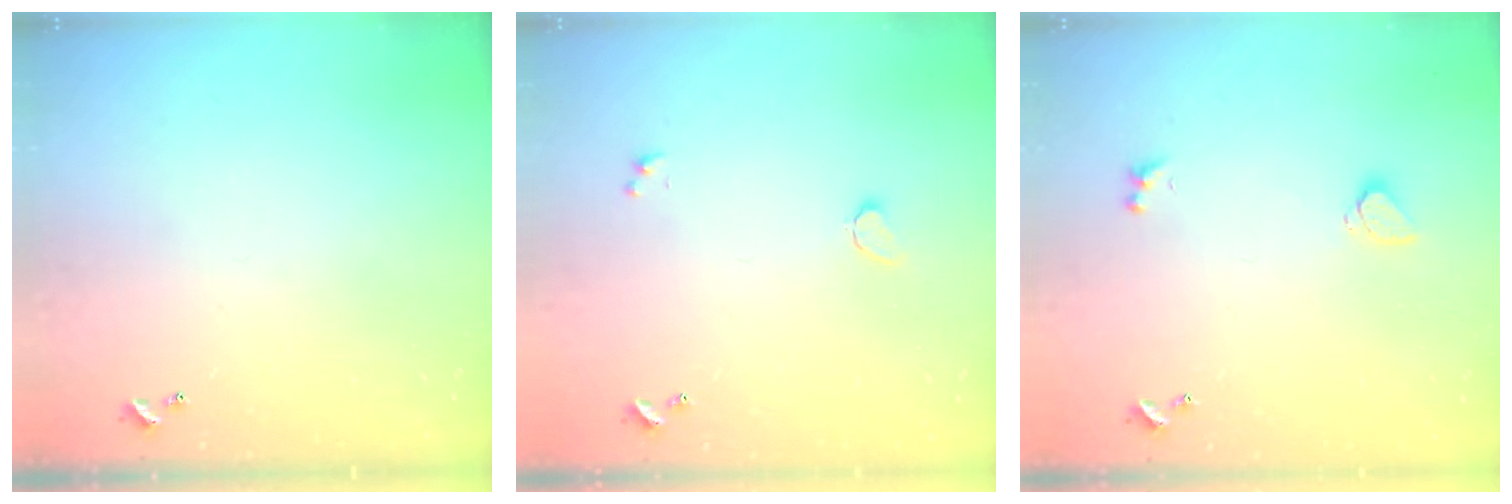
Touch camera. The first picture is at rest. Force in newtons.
{"total": 0.6, "press": 0.0, "slide": 0.6}
{"total": 1.4, "press": 1.2, "slide": 0.6}